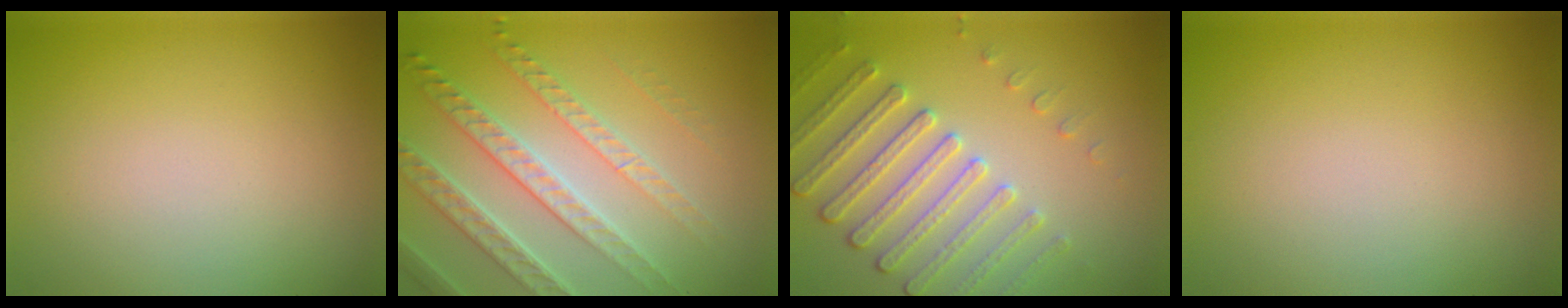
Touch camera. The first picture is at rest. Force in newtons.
{"total": 6.1, "press": 4.6, "slide": 4.0}
{"total": 4.0, "press": 3.7, "slide": 1.4}
{"total": 0.0}